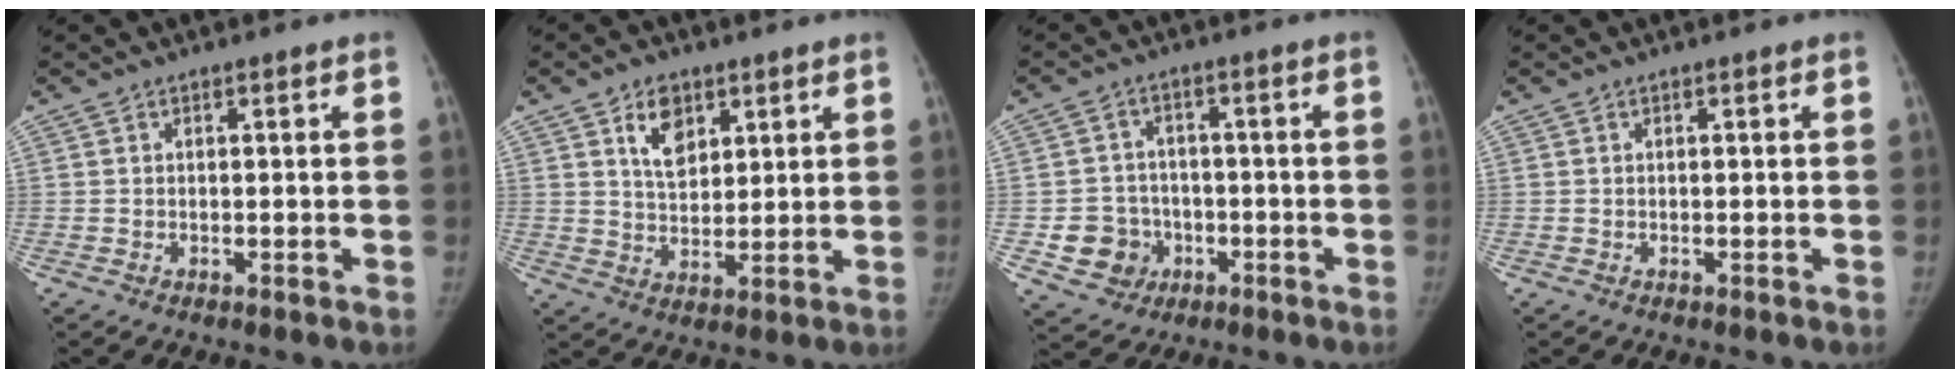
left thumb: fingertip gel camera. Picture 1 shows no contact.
{"total": 7.1, "force": [3.6, 4.5, 4.2], "torque": [-0.045, -0.023, 0.064]}
{"total": 8.2, "force": [-2.4, 7.7, 1.8], "torque": [-0.003, 0.021, -0.030]}
{"total": 0.0}